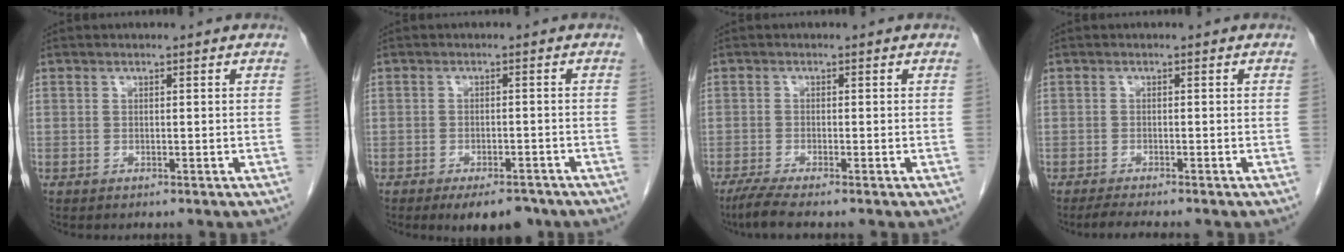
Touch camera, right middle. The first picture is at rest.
{"total": 6.0, "force": [-4.6, 2.3, 3.1], "torque": [-0.038, -0.002, -0.065]}
{"total": 3.5, "force": [-2.8, -0.2, 2.2], "torque": [-0.050, -0.011, -0.055]}
{"total": 3.3, "force": [-2.8, -0.2, 1.7], "torque": [-0.030, -0.009, -0.046]}